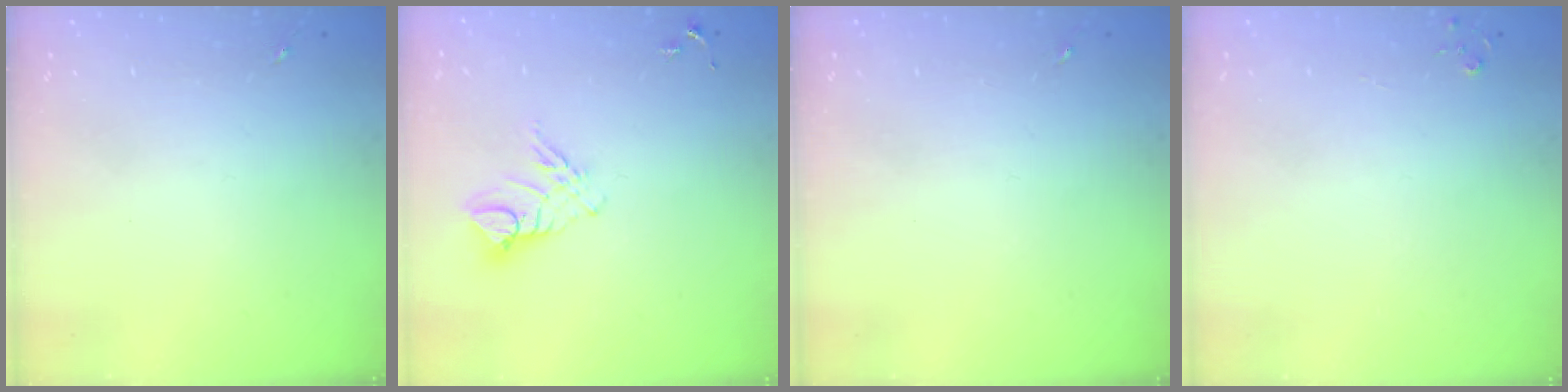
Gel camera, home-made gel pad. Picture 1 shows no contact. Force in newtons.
{"total": 9.4, "press": 9.4, "slide": 0.9}
{"total": 0.0}
{"total": 2.8, "press": 2.8, "slide": 0.3}